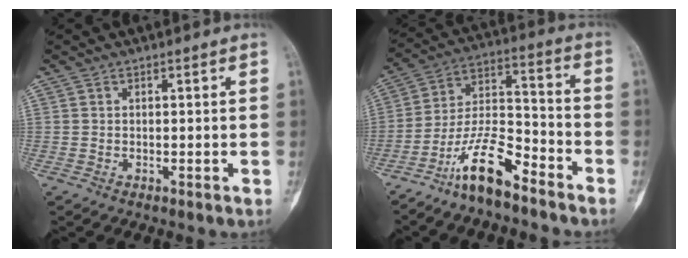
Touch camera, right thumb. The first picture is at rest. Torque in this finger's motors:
{"motor_torque": [0.20, 0.18, 1.03, -0.89, 0.02]}